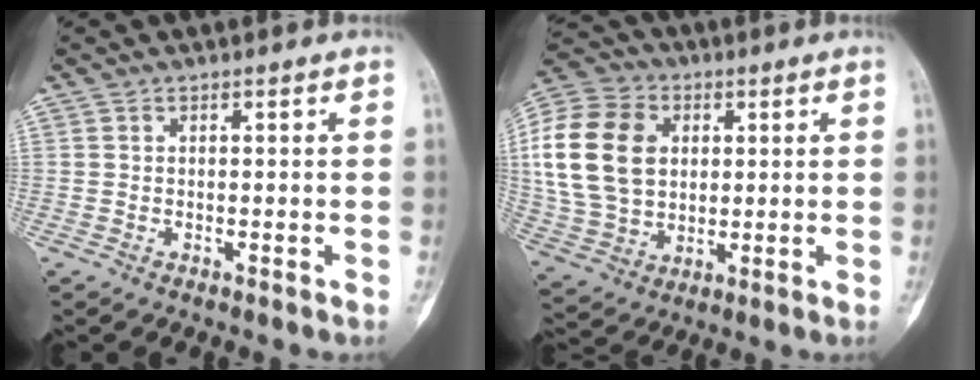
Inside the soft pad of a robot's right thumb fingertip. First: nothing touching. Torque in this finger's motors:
{"motor_torque": [0.45, 1.35, 1.22, -0.48, 0.16]}